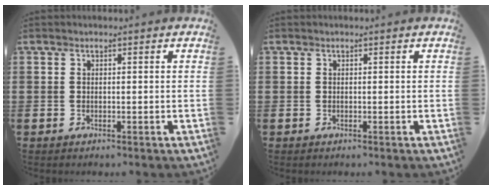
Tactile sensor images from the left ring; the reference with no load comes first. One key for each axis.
{"total": 0.0}